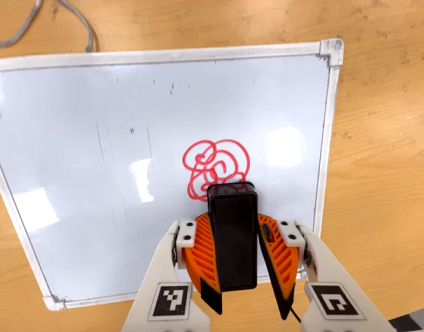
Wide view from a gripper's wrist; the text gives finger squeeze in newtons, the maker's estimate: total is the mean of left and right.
{"total": 12.7, "left": 14.4, "right": 10.9}